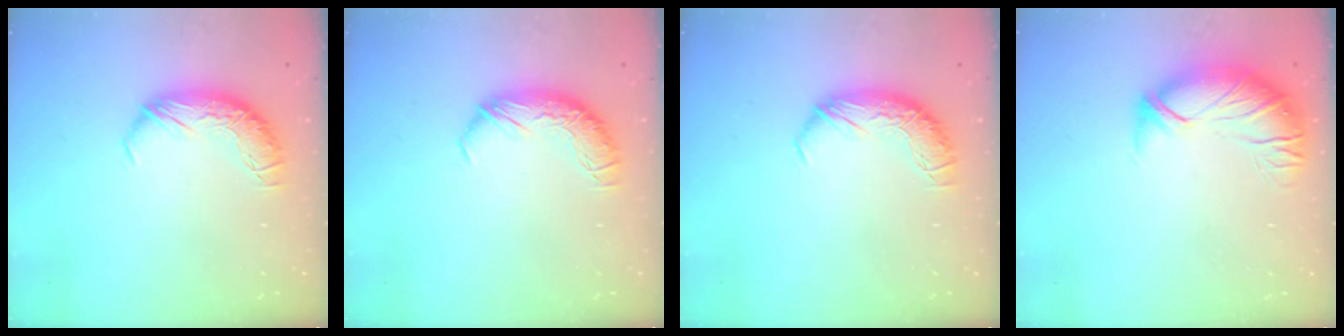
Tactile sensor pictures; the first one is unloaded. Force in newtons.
{"total": 0.0}
{"total": 0.0}
{"total": 2.7, "press": 1.2, "slide": 2.5}